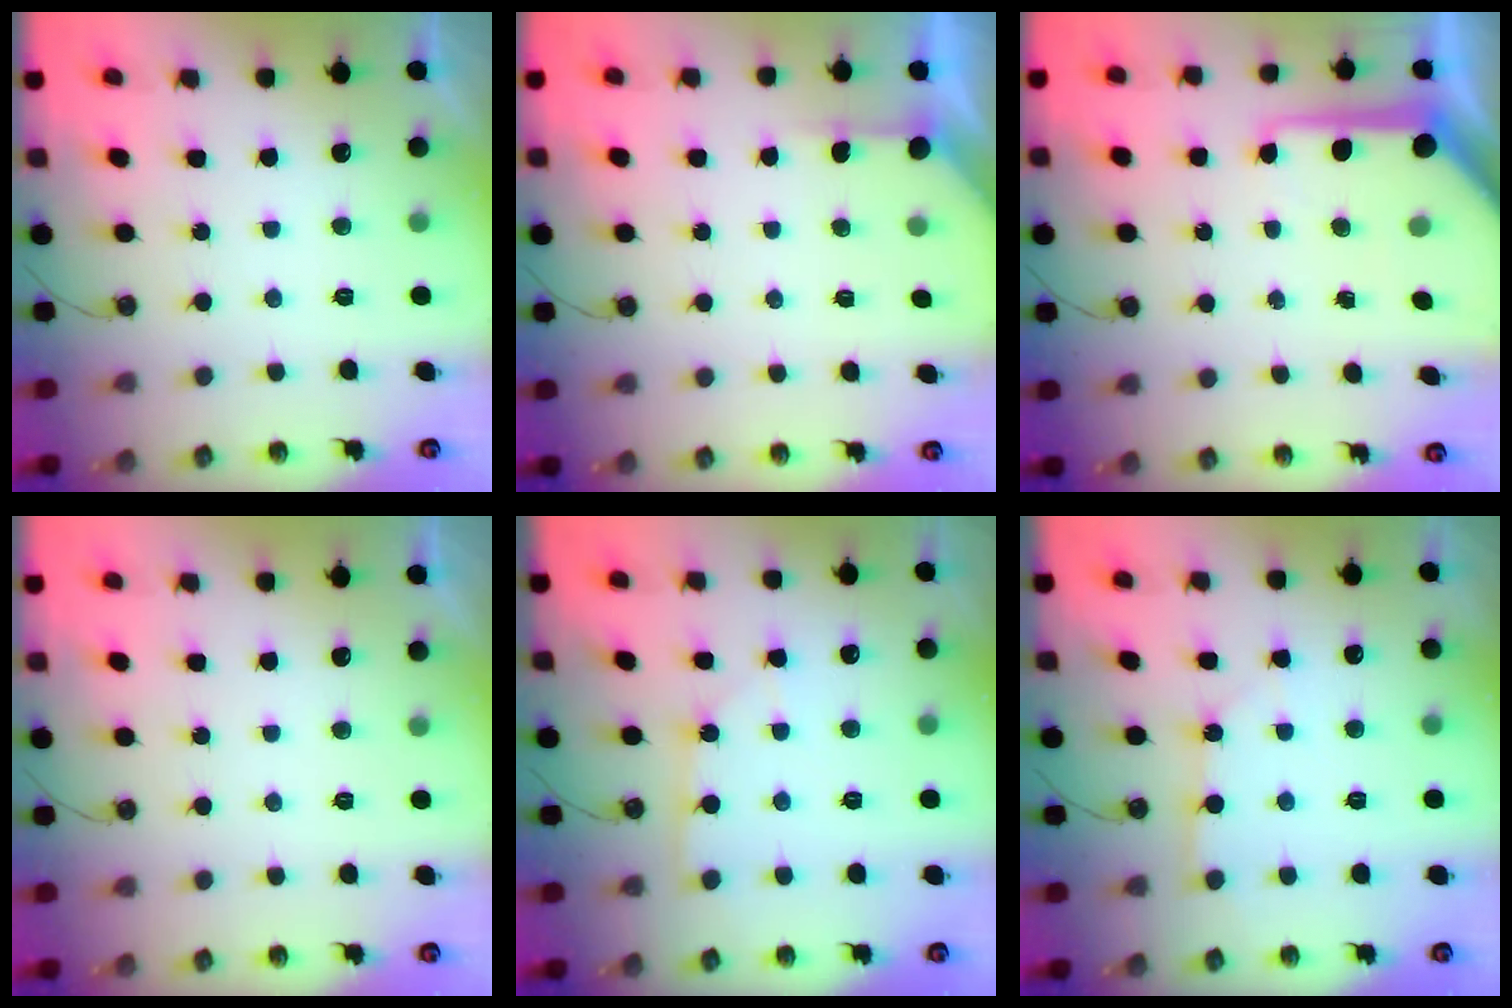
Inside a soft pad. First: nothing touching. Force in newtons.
{"total": 1.5, "press": 1.5, "slide": 0.2}
{"total": 10.5, "press": 10.4, "slide": 1.1}
{"total": 0.0}
{"total": 3.9, "press": 3.9, "slide": 0.5}
{"total": 2.8, "press": 2.8, "slide": 0.2}